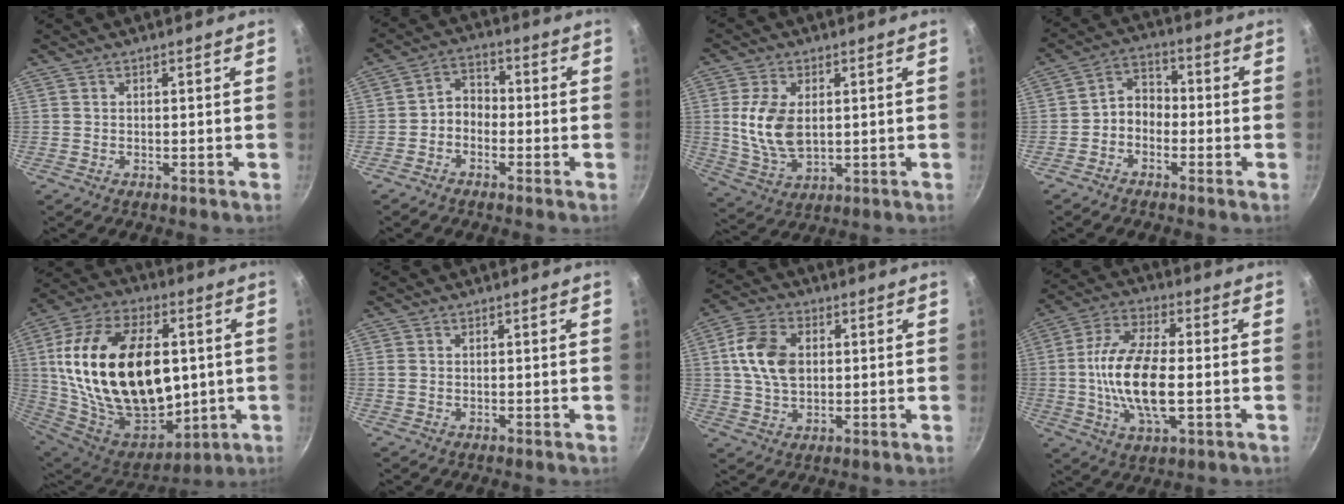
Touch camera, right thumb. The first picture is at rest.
{"total": 4.5, "force": [-1.8, 3.3, 2.3], "torque": [-0.021, 0.031, -0.042]}
{"total": 10.6, "force": [1.2, 6.5, 8.3], "torque": [-0.158, -0.016, 0.031]}
{"total": 5.3, "force": [-2.0, 4.0, 2.8], "torque": [-0.027, 0.035, -0.048]}
{"total": 33.4, "force": [3.0, 20.4, 26.2], "torque": [-0.458, -0.005, 0.066]}
{"total": 0.7, "force": [0.2, 0.6, 0.4], "torque": [-0.009, 0.001, 0.003]}
{"total": 10.7, "force": [1.5, 7.3, 7.7], "torque": [-0.131, 0.010, 0.022]}
{"total": 15.8, "force": [-1.4, 6.8, 14.2], "torque": [-0.271, 0.014, -0.035]}